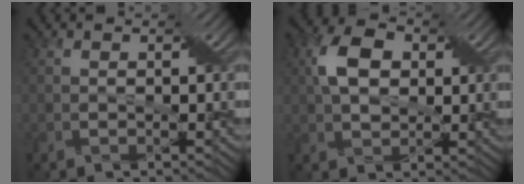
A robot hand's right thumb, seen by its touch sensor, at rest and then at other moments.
{"total": 5.8, "force": [1.4, 3.9, 4.1], "torque": [-0.086, 0.012, 0.018]}